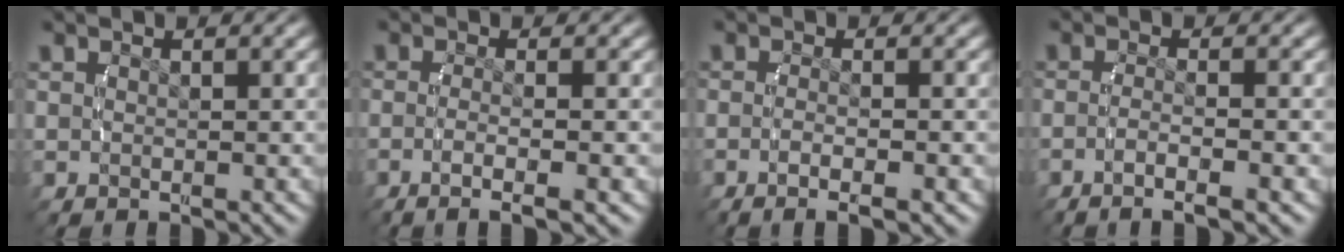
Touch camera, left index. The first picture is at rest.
{"total": 3.7, "force": [-2.2, 0.2, 3.0], "torque": [-0.058, -0.011, -0.030]}
{"total": 3.0, "force": [-2.0, 0.1, 2.2], "torque": [-0.041, -0.004, -0.032]}
{"total": 3.2, "force": [-2.2, -0.1, 2.4], "torque": [-0.047, -0.009, -0.033]}